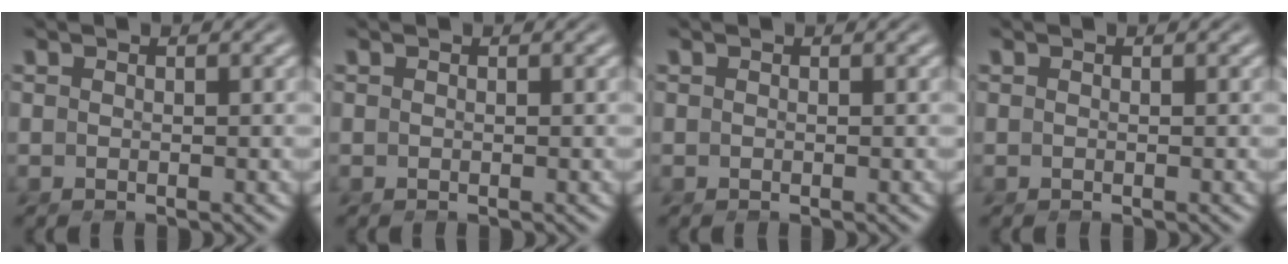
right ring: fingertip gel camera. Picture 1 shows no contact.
{"total": 0.0}
{"total": 0.0}
{"total": 0.0}